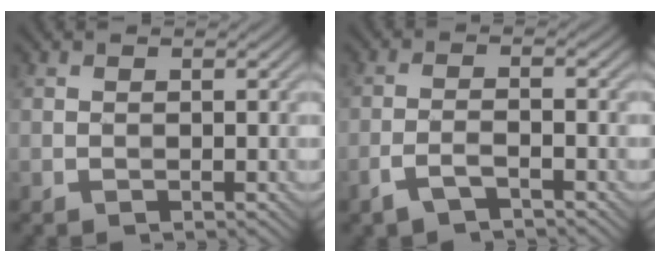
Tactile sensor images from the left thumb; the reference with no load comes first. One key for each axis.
{"total": 3.2, "fx": -2.2, "fy": 0.7, "fz": 2.2, "tx": -0.048, "ty": 0.002, "tz": -0.052}